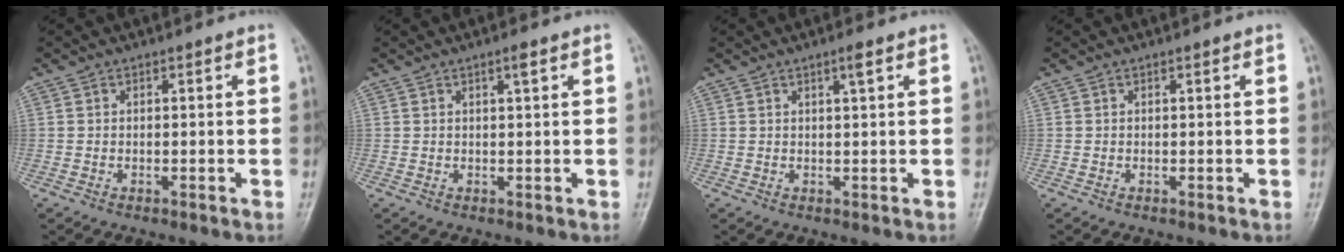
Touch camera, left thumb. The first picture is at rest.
{"total": 1.5, "force": [0.8, 0.1, 1.3], "torque": [-0.021, -0.003, 0.014]}
{"total": 1.9, "force": [1.0, 0.0, 1.6], "torque": [-0.029, -0.005, 0.019]}
{"total": 0.0}